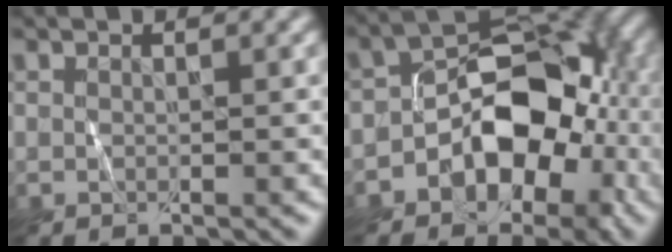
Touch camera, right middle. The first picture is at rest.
{"total": 8.6, "force": [-3.0, 5.6, 5.7], "torque": [-0.069, 0.021, -0.058]}